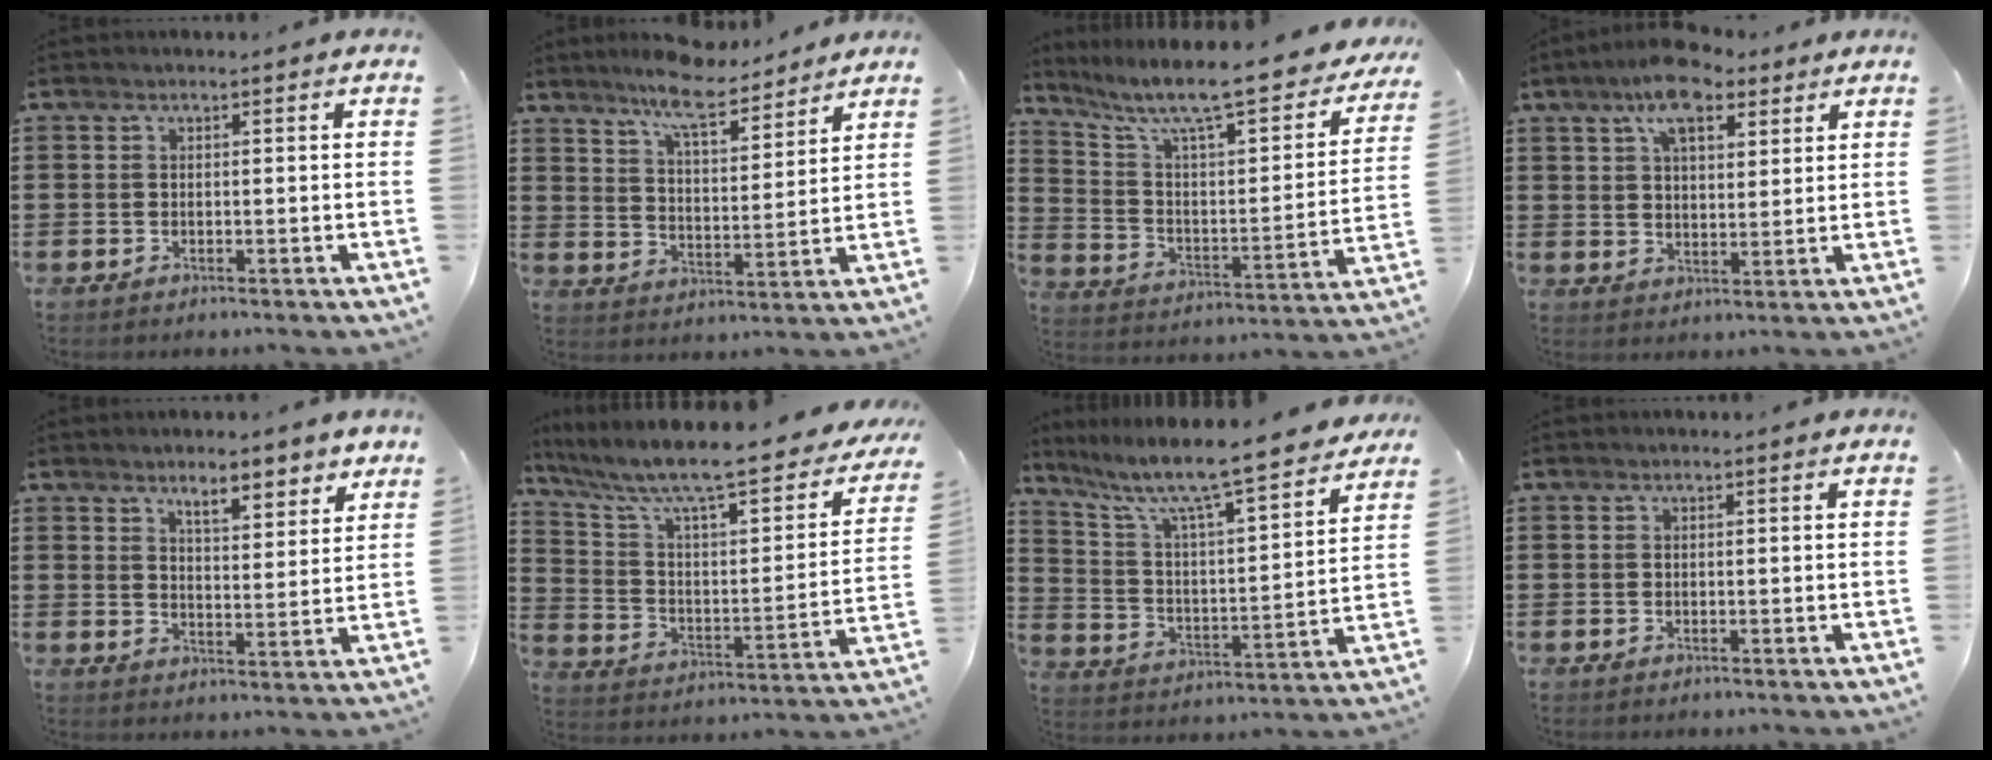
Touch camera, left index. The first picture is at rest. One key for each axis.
{"total": 7.9, "fx": 6.9, "fy": 0.8, "fz": 3.6, "tx": -0.084, "ty": -0.031, "tz": 0.123}
{"total": 10.8, "fx": 8.9, "fy": 1.2, "fz": 6.1, "tx": -0.137, "ty": -0.070, "tz": 0.143}
{"total": 9.0, "fx": 6.2, "fy": 3.5, "fz": 5.5, "tx": -0.100, "ty": -0.006, "tz": 0.109}
{"total": 5.5, "fx": 4.7, "fy": 1.3, "fz": 2.5, "tx": -0.041, "ty": -0.020, "tz": 0.078}
{"total": 9.6, "fx": 7.9, "fy": 1.0, "fz": 5.4, "tx": -0.124, "ty": -0.071, "tz": 0.122}
{"total": 8.7, "fx": 7.4, "fy": 0.3, "fz": 4.6, "tx": -0.121, "ty": -0.059, "tz": 0.118}
{"total": 0.0}